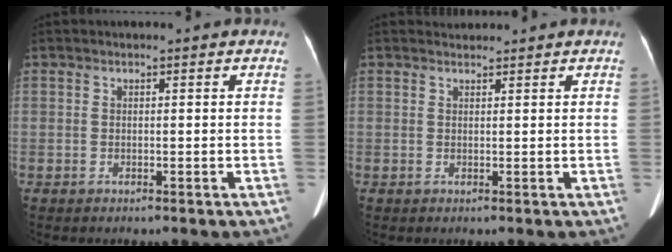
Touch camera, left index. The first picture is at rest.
{"total": 1.2, "force": [1.2, 0.1, -0.3], "torque": [-0.007, 0.007, 0.023]}